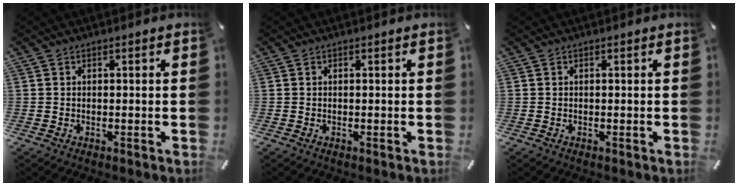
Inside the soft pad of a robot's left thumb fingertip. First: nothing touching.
{"total": 0.0}
{"total": 0.0}